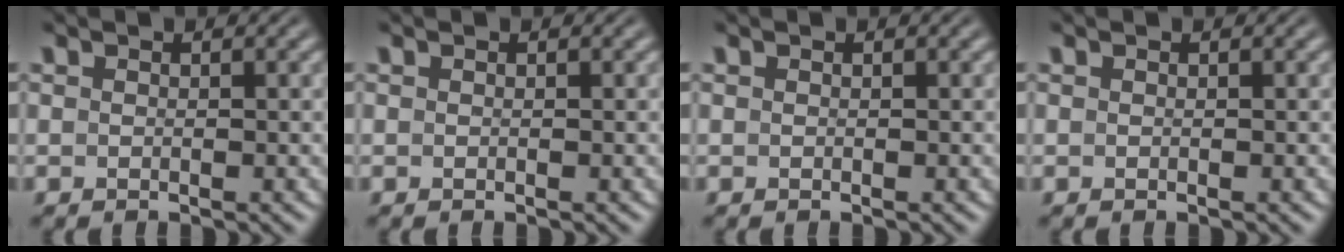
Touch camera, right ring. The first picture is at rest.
{"total": 0.0}
{"total": 0.0}
{"total": 0.0}